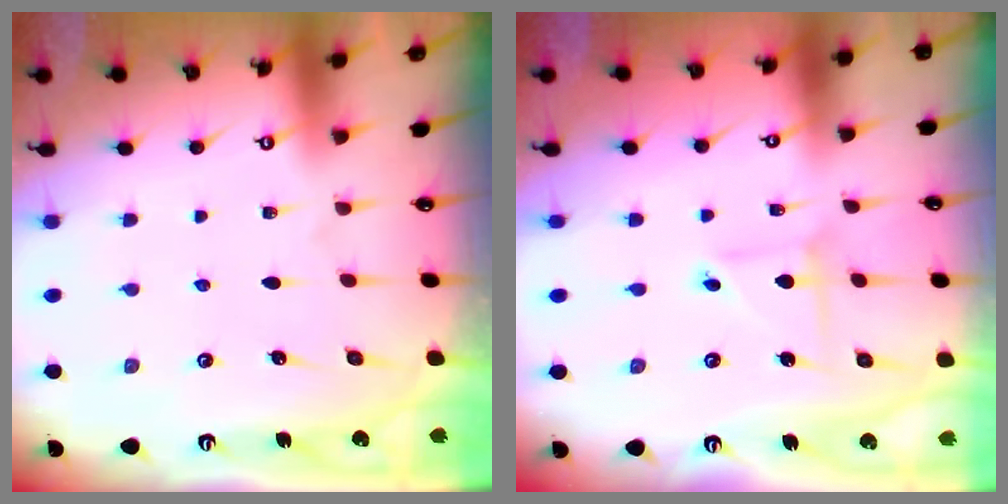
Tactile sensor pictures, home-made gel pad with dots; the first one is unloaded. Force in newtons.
{"total": 2.5, "press": 2.5, "slide": 0.2}